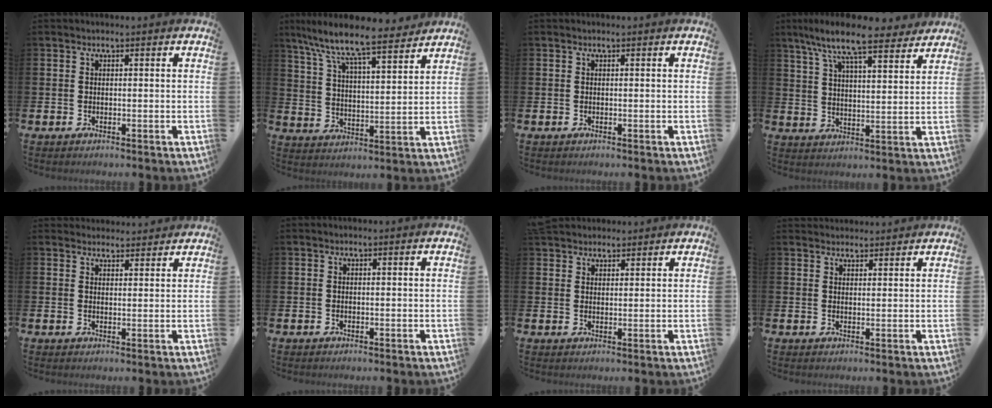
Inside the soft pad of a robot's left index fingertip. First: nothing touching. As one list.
[{"total": 9.3, "force": [8.4, 1.3, 3.8], "torque": [-0.104, -0.061, 0.142]}, {"total": 0.0}, {"total": 10.4, "force": [9.1, 1.8, 4.7], "torque": [-0.099, -0.052, 0.159]}, {"total": 2.8, "force": [2.6, 0.8, -0.3], "torque": [0.008, -0.014, 0.047]}, {"total": 0.0}, {"total": 3.1, "force": [2.8, 1.2, 0.0], "torque": [0.001, -0.008, 0.053]}, {"total": 2.3, "force": [2.2, 0.6, -0.2], "torque": [0.007, -0.011, 0.039]}]